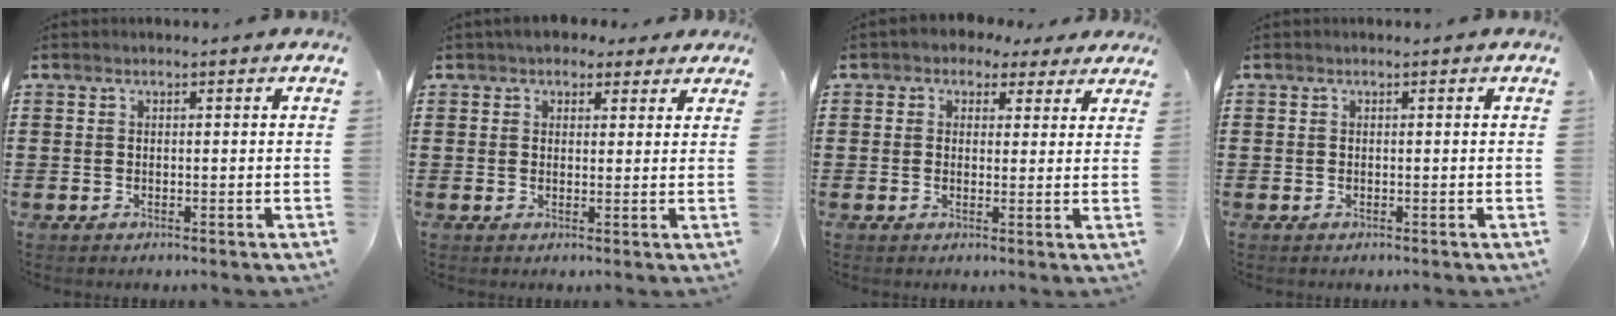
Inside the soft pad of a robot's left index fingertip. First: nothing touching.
{"total": 3.2, "force": [2.3, 2.0, 1.0], "torque": [-0.021, 0.007, 0.041]}
{"total": 2.4, "force": [1.6, 1.8, 0.5], "torque": [-0.022, 0.008, 0.027]}
{"total": 0.0}